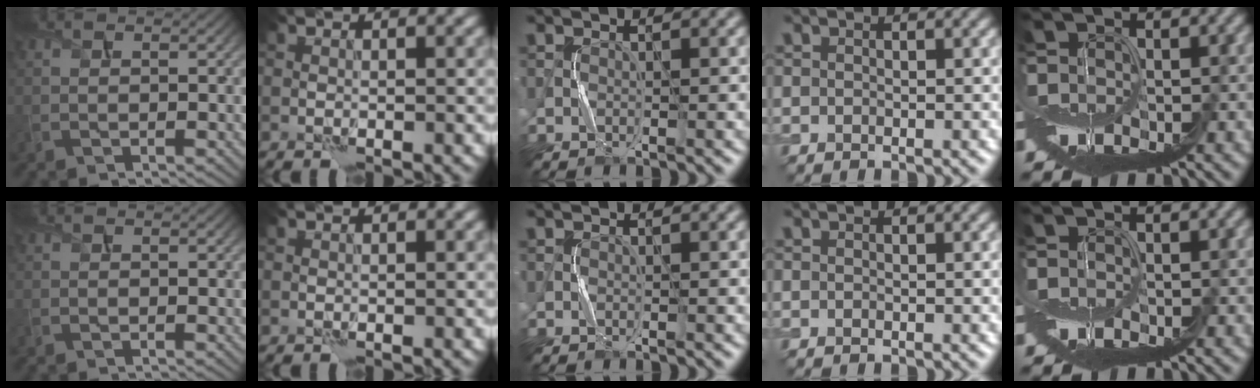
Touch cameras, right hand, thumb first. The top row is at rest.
{}